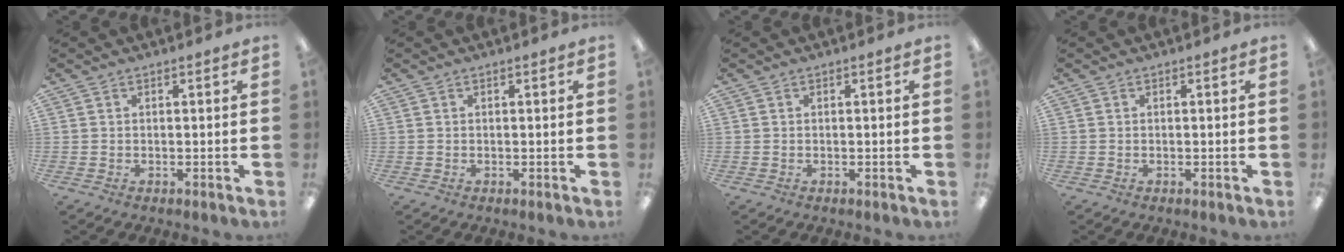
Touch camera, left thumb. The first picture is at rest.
{"total": 0.0}
{"total": 0.0}
{"total": 0.0}